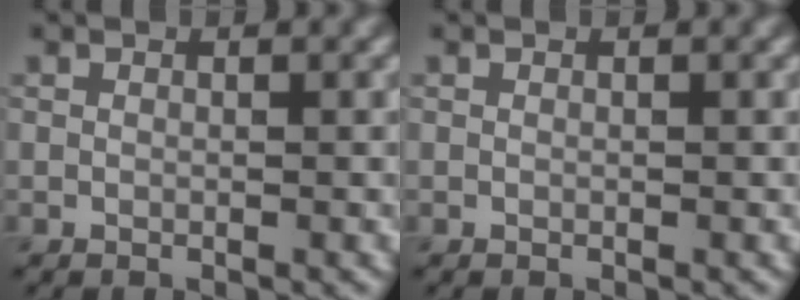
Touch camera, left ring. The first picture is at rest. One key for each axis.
{"total": 0.0}